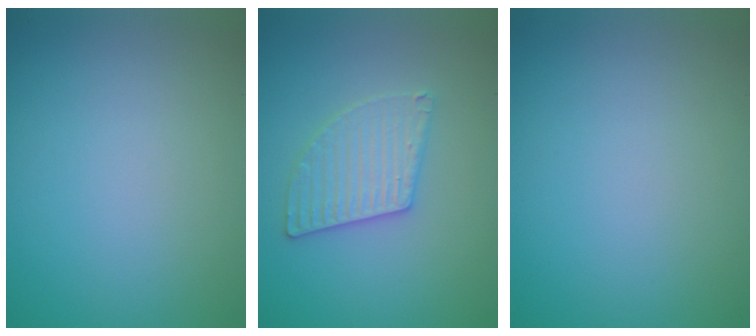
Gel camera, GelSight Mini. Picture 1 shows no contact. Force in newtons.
{"total": 3.0, "press": 3.0, "slide": 0.2}
{"total": 0.0}